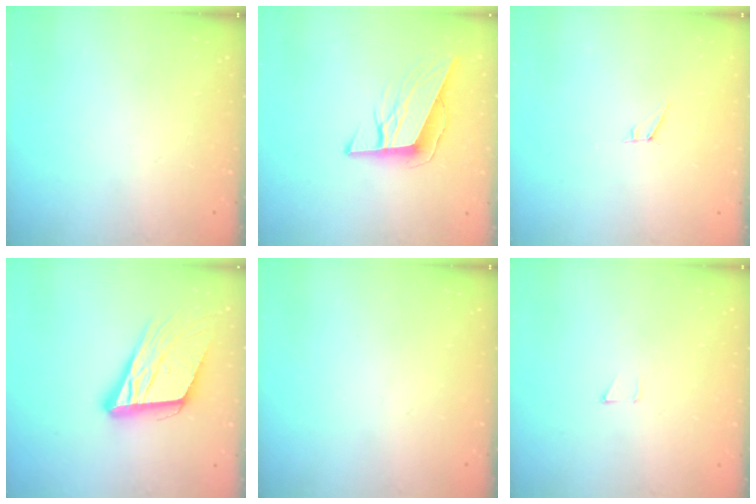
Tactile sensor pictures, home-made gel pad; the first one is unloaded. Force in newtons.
{"total": 10.7, "press": 10.2, "slide": 3.3}
{"total": 5.2, "press": 4.5, "slide": 2.5}
{"total": 16.9, "press": 16.5, "slide": 3.6}
{"total": 0.0}
{"total": 2.6, "press": 2.6, "slide": 0.2}